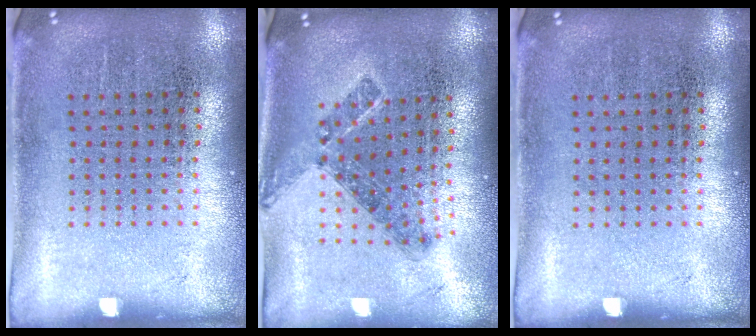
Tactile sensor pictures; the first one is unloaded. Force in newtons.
{"total": 0.8, "press": 0.8, "slide": 0.3}
{"total": 0.0}